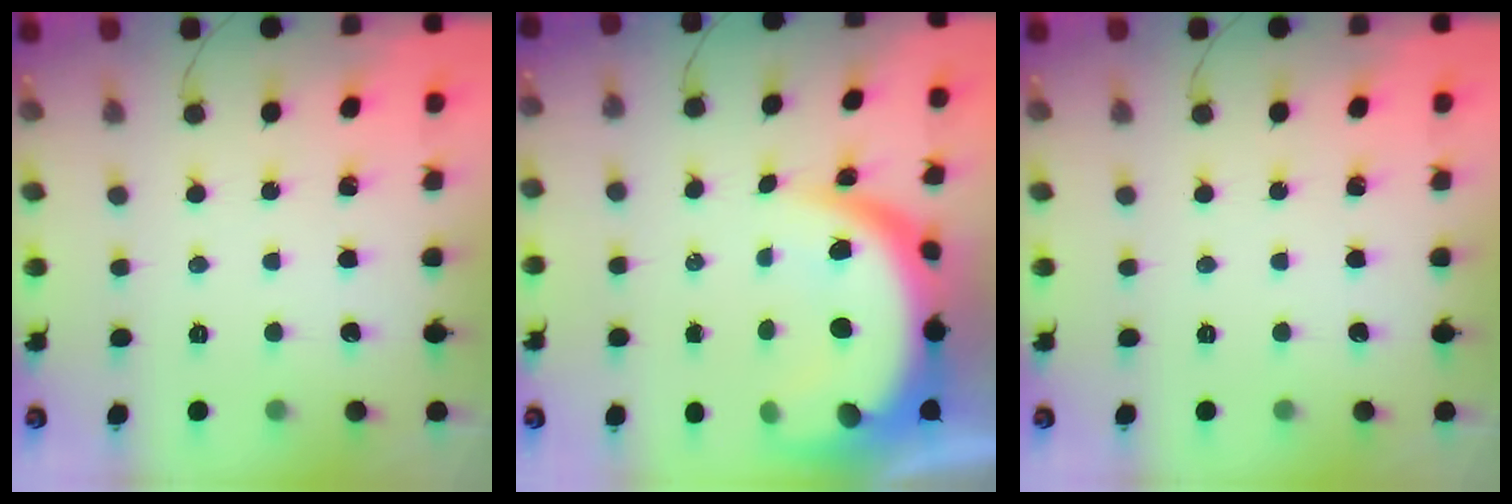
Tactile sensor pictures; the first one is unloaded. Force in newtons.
{"total": 12.9, "press": 12.8, "slide": 1.5}
{"total": 0.0}